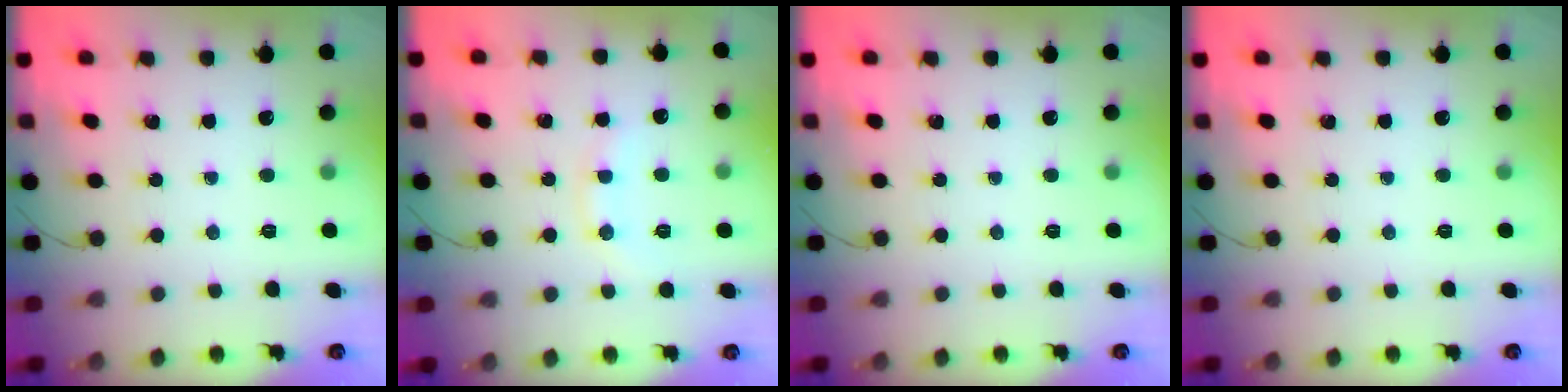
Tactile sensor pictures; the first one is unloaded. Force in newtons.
{"total": 6.6, "press": 6.6, "slide": 1.0}
{"total": 0.0}
{"total": 0.0}